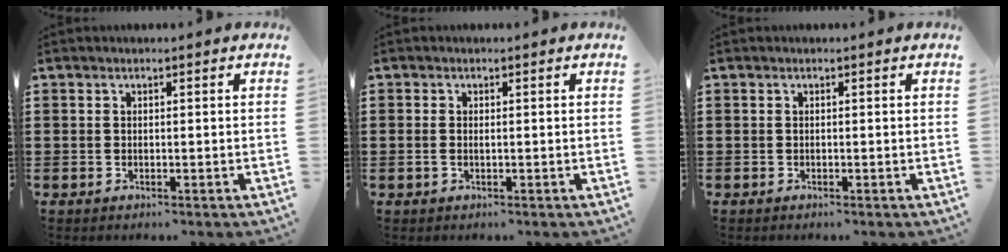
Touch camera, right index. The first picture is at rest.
{"total": 0.8, "force": [0.0, 0.3, 0.8], "torque": [-0.016, 0.000, -0.001]}
{"total": 0.0}